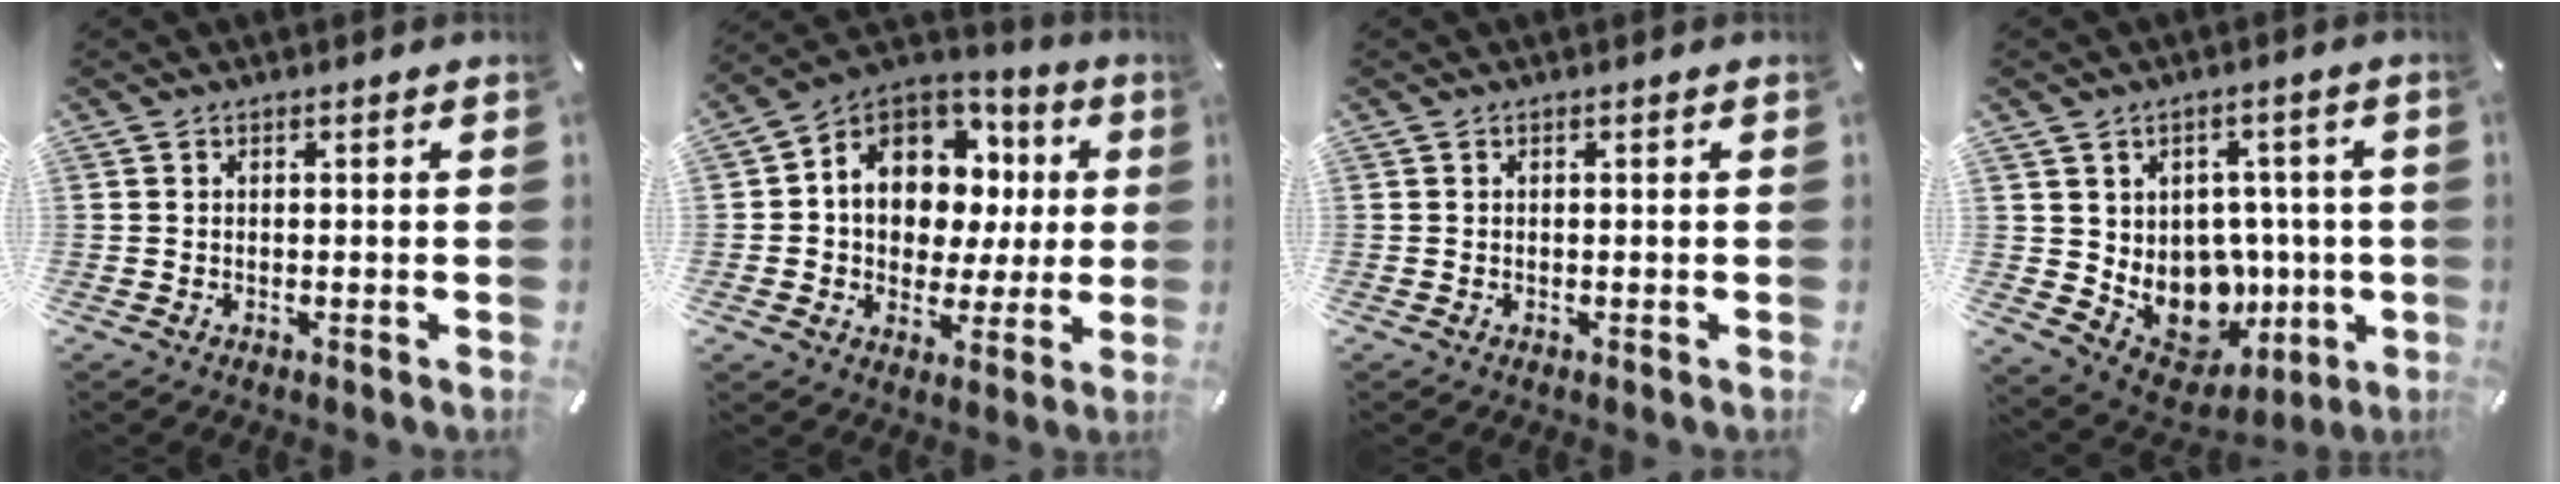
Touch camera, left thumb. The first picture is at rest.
{"total": 12.1, "force": [3.8, 10.1, 5.3], "torque": [-0.095, -0.033, 0.075]}
{"total": 0.0}
{"total": 12.0, "force": [-0.9, 10.5, 5.7], "torque": [-0.079, -0.025, 0.004]}